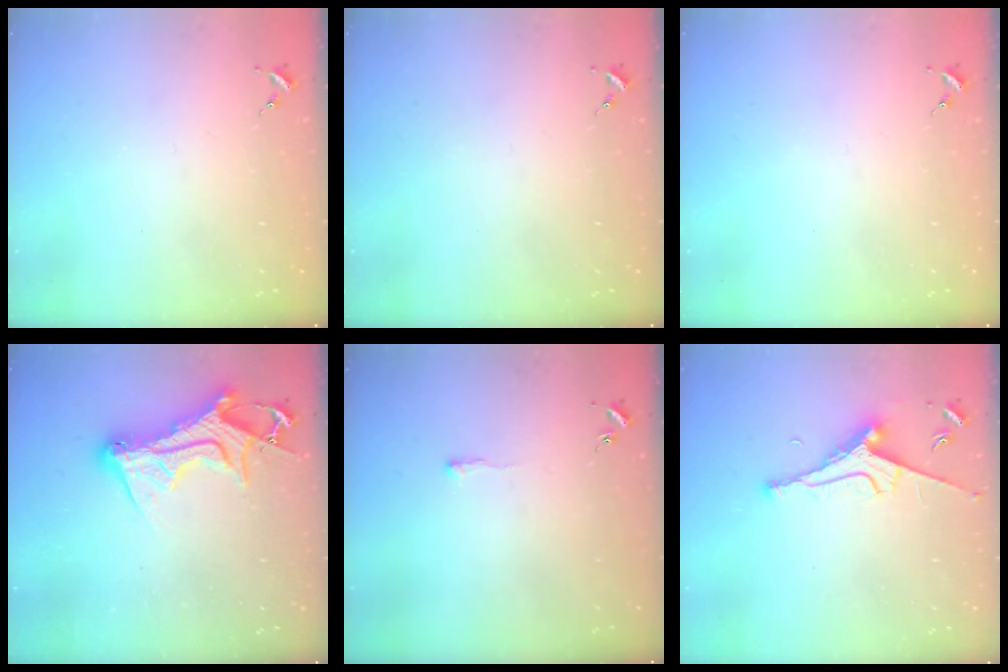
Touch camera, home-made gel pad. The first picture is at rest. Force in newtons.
{"total": 0.0}
{"total": 0.0}
{"total": 14.6, "press": 14.5, "slide": 1.6}
{"total": 2.1, "press": 2.1, "slide": 0.4}
{"total": 9.1, "press": 9.0, "slide": 1.2}